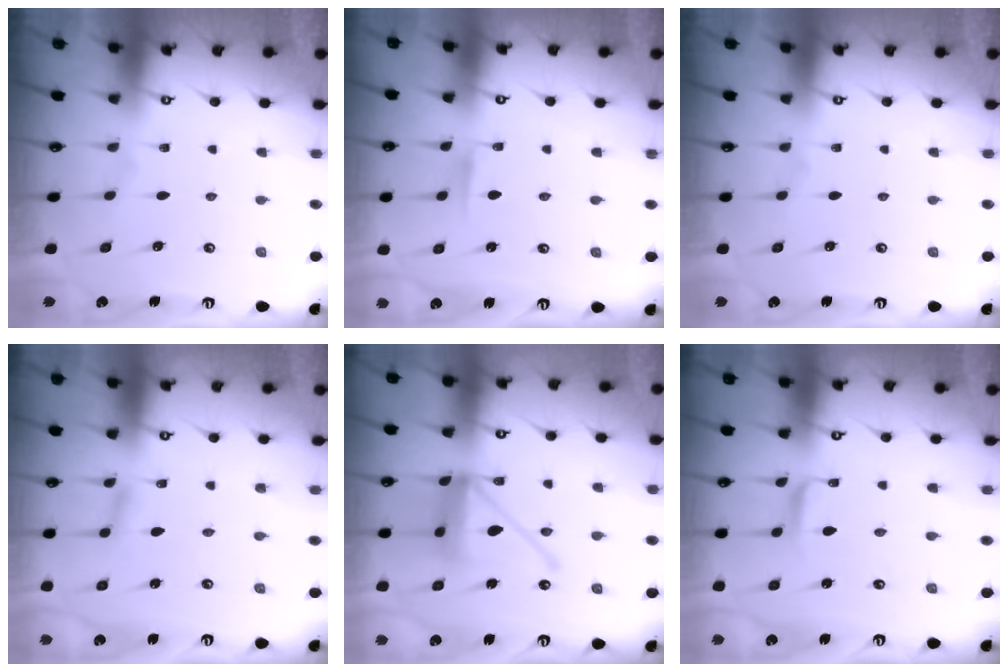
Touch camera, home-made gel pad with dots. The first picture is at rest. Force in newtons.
{"total": 4.0, "press": 3.9, "slide": 0.5}
{"total": 0.0}
{"total": 3.0, "press": 2.9, "slide": 0.4}
{"total": 15.3, "press": 15.2, "slide": 1.4}
{"total": 4.6, "press": 4.6, "slide": 0.1}